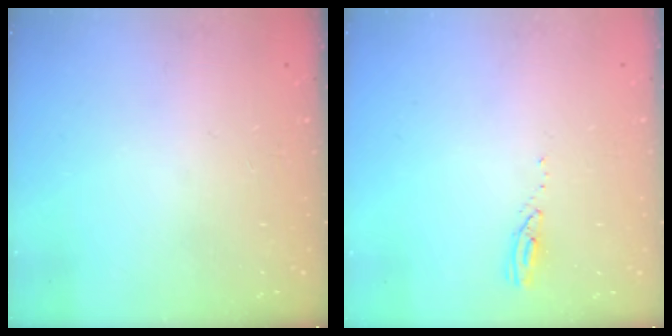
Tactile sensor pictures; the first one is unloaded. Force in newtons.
{"total": 3.2, "press": 3.2, "slide": 0.3}